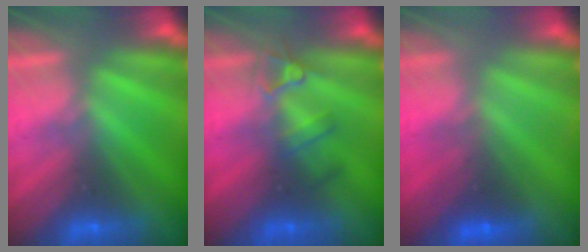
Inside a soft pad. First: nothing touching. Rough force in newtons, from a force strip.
{"total": 2.4}
{"total": 1.8}